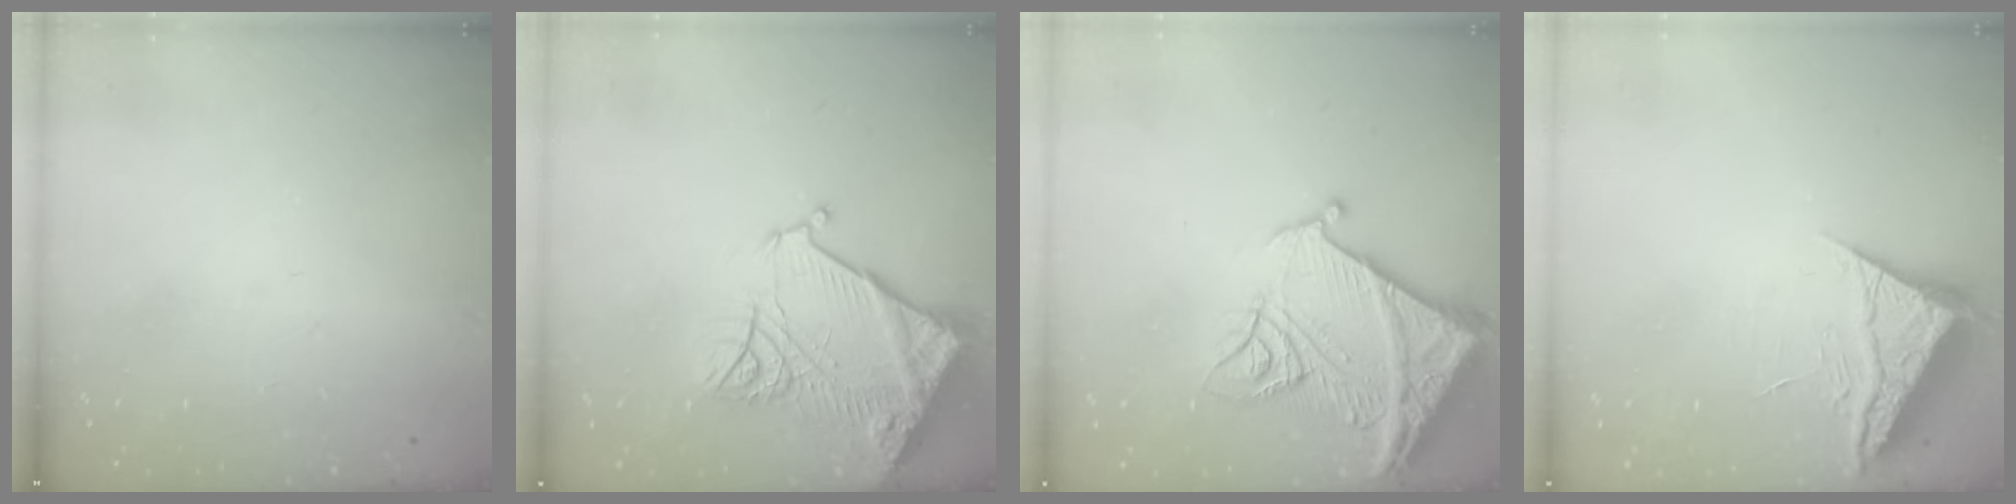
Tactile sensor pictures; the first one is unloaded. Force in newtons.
{"total": 17.1, "press": 17.0, "slide": 1.9}
{"total": 18.9, "press": 18.7, "slide": 2.3}
{"total": 6.3, "press": 6.3, "slide": 0.9}